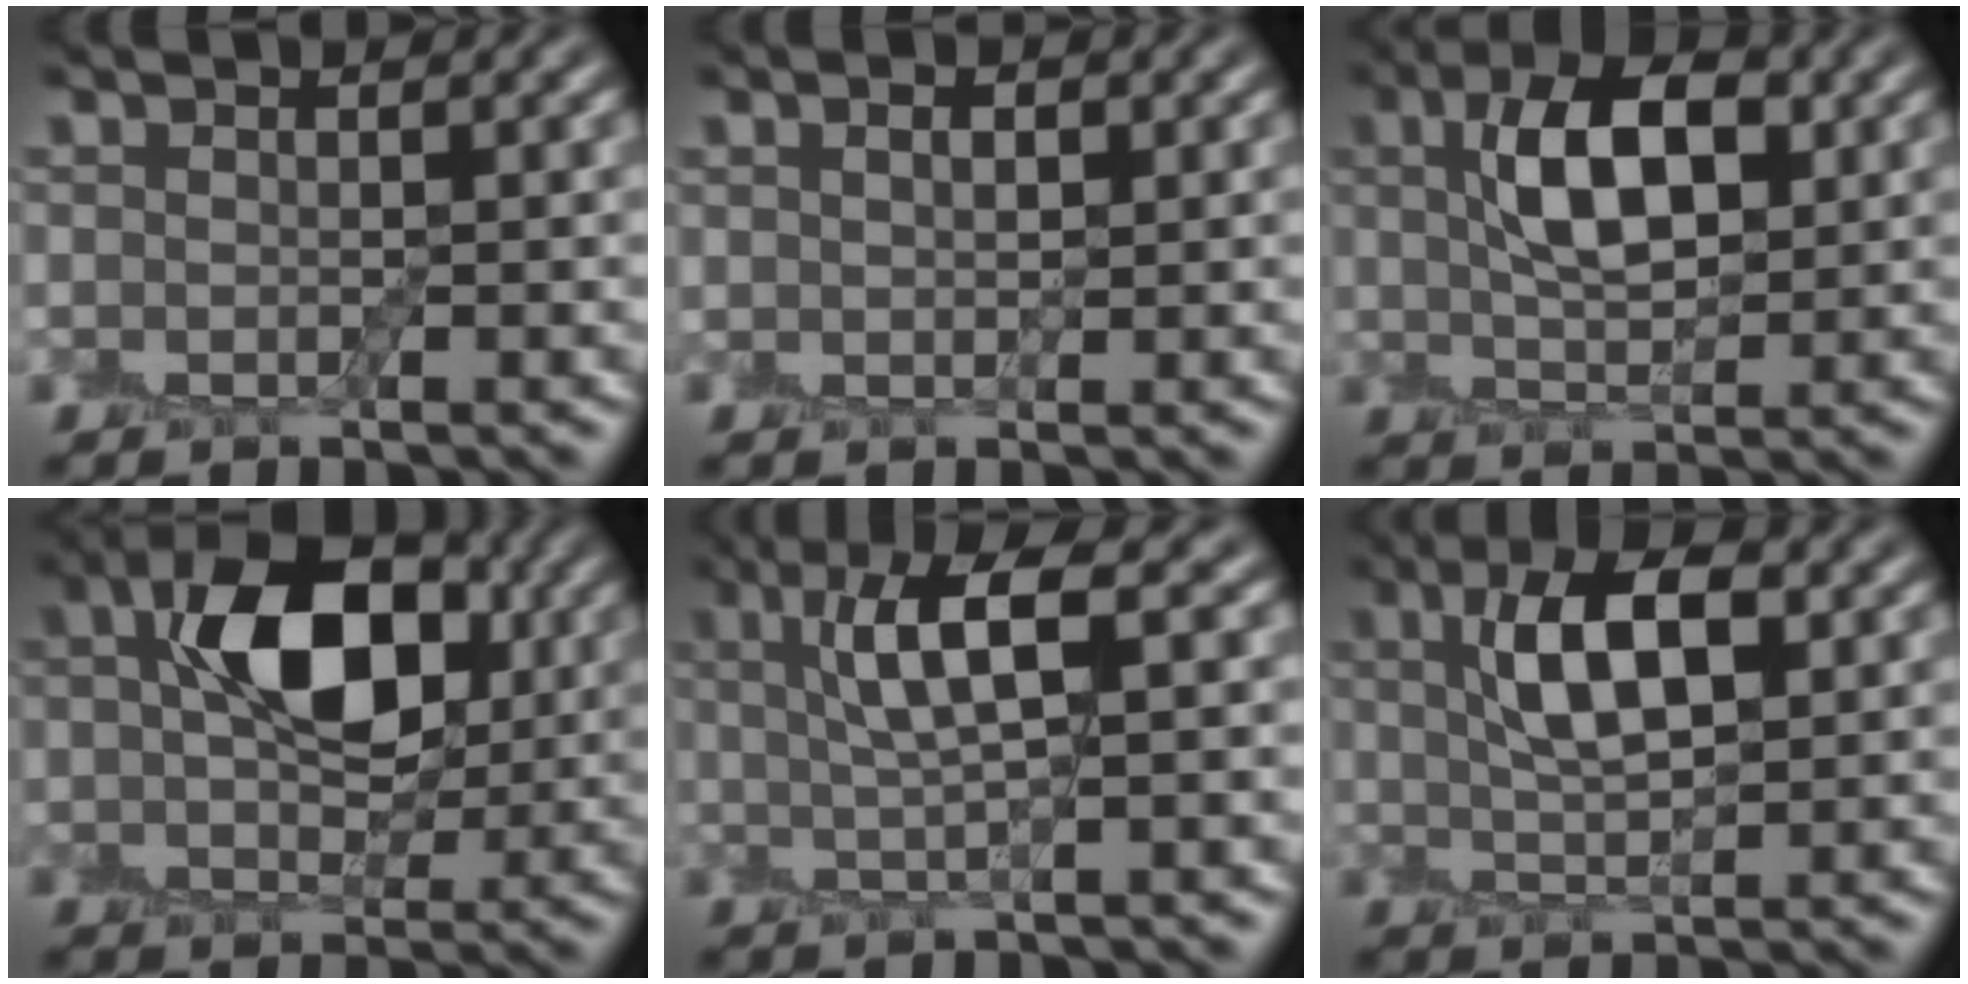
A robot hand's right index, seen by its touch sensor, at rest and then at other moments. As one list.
[{"total": 1.4, "force": [0.7, 0.8, 0.9], "torque": [-0.018, 0.003, 0.018]}, {"total": 6.1, "force": [1.7, 2.8, 5.2], "torque": [-0.100, 0.011, 0.029]}, {"total": 8.9, "force": [2.0, 5.4, 6.7], "torque": [-0.116, 0.010, 0.029]}, {"total": 5.2, "force": [1.4, 0.8, 4.9], "torque": [-0.094, 0.006, 0.026]}, {"total": 5.7, "force": [1.9, 2.0, 4.9], "torque": [-0.097, 0.011, 0.032]}]